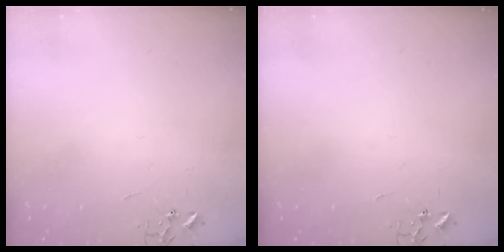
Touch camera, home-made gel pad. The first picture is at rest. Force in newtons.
{"total": 0.0}